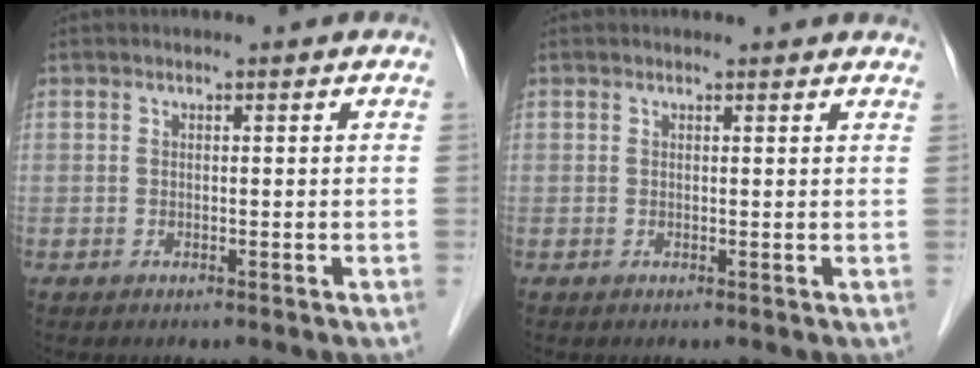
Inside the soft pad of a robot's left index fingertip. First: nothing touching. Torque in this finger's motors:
{"motor_torque": [0.31, -0.22, 0.08, -0.01]}